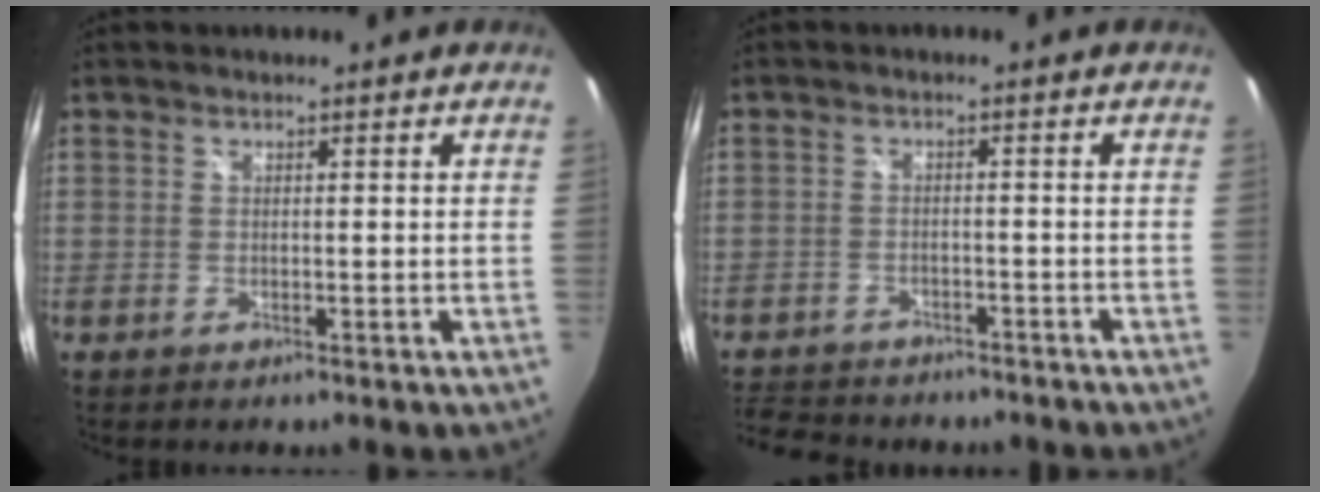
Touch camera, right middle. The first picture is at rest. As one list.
[{"total": 10.6, "force": [-8.9, 4.6, 3.4], "torque": [-0.100, -0.008, -0.138]}]